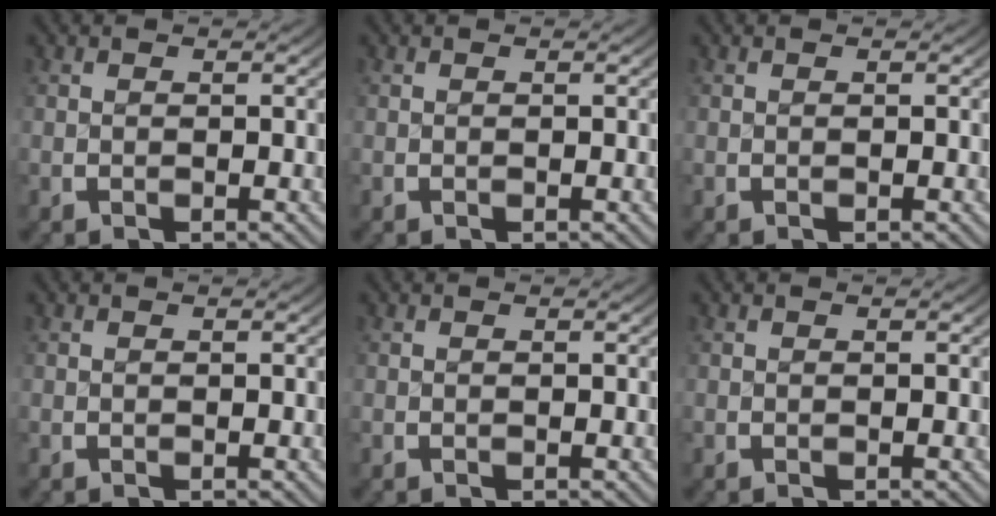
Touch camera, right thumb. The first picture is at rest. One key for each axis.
{"total": 0.0}
{"total": 0.0}
{"total": 0.0}
{"total": 0.0}
{"total": 0.0}